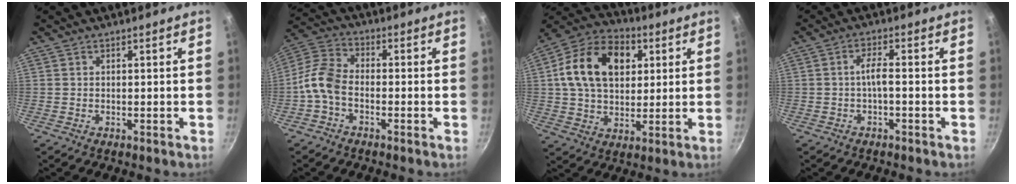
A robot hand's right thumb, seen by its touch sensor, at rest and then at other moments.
{"total": 7.4, "force": [-2.8, 4.4, 5.2], "torque": [-0.109, 0.037, -0.073]}
{"total": 18.0, "force": [4.6, 12.5, 12.1], "torque": [-0.181, 0.012, 0.066]}
{"total": 2.9, "force": [-0.9, 0.6, 2.7], "torque": [-0.060, 0.014, -0.021]}